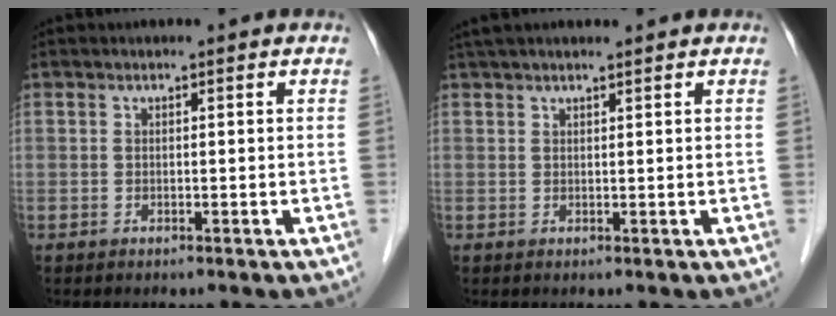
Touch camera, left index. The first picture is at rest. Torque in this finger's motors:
{"motor_torque": [0.51, -0.52, 0.19, 0.03]}